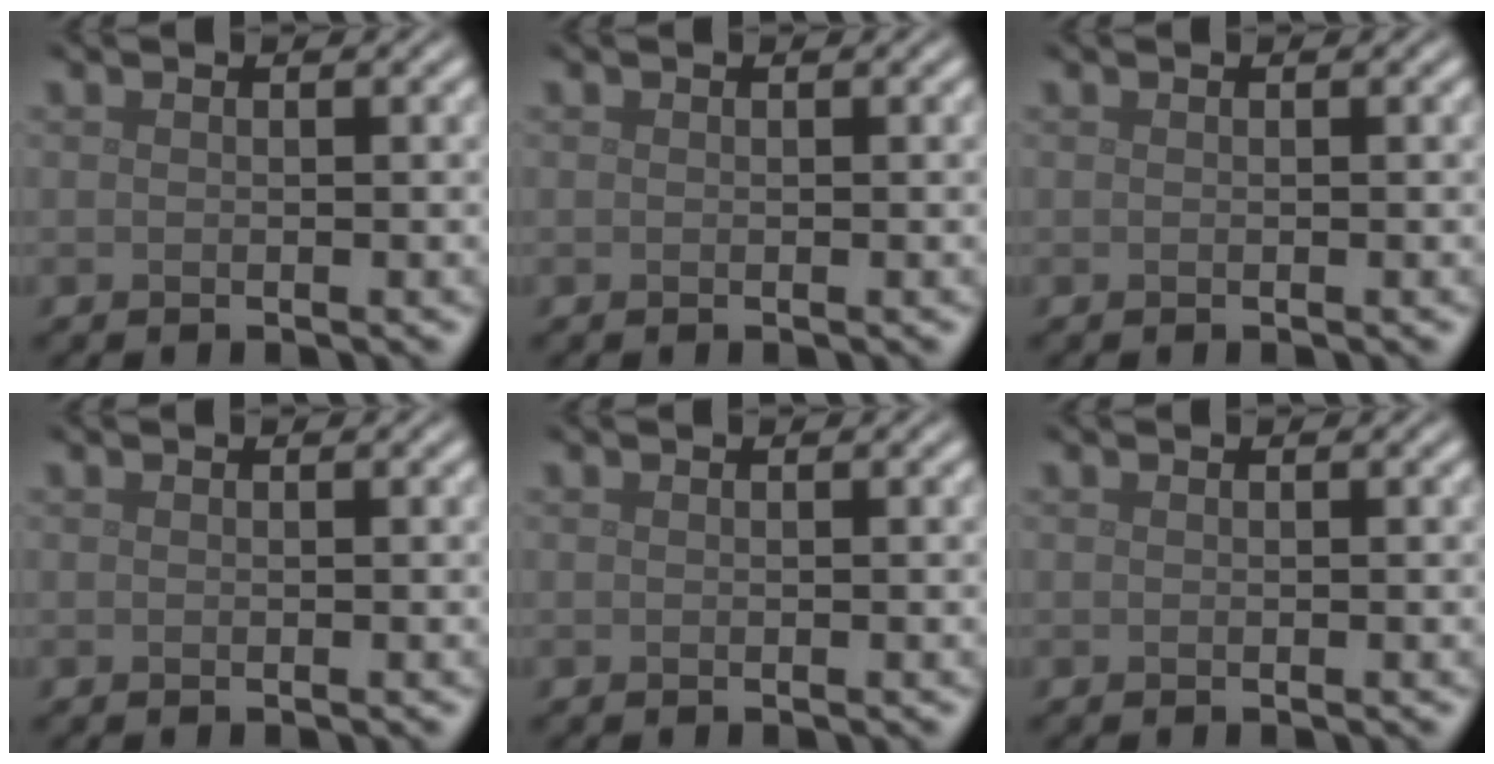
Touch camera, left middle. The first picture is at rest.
{"total": 0.0}
{"total": 0.0}
{"total": 0.0}
{"total": 0.0}
{"total": 0.0}